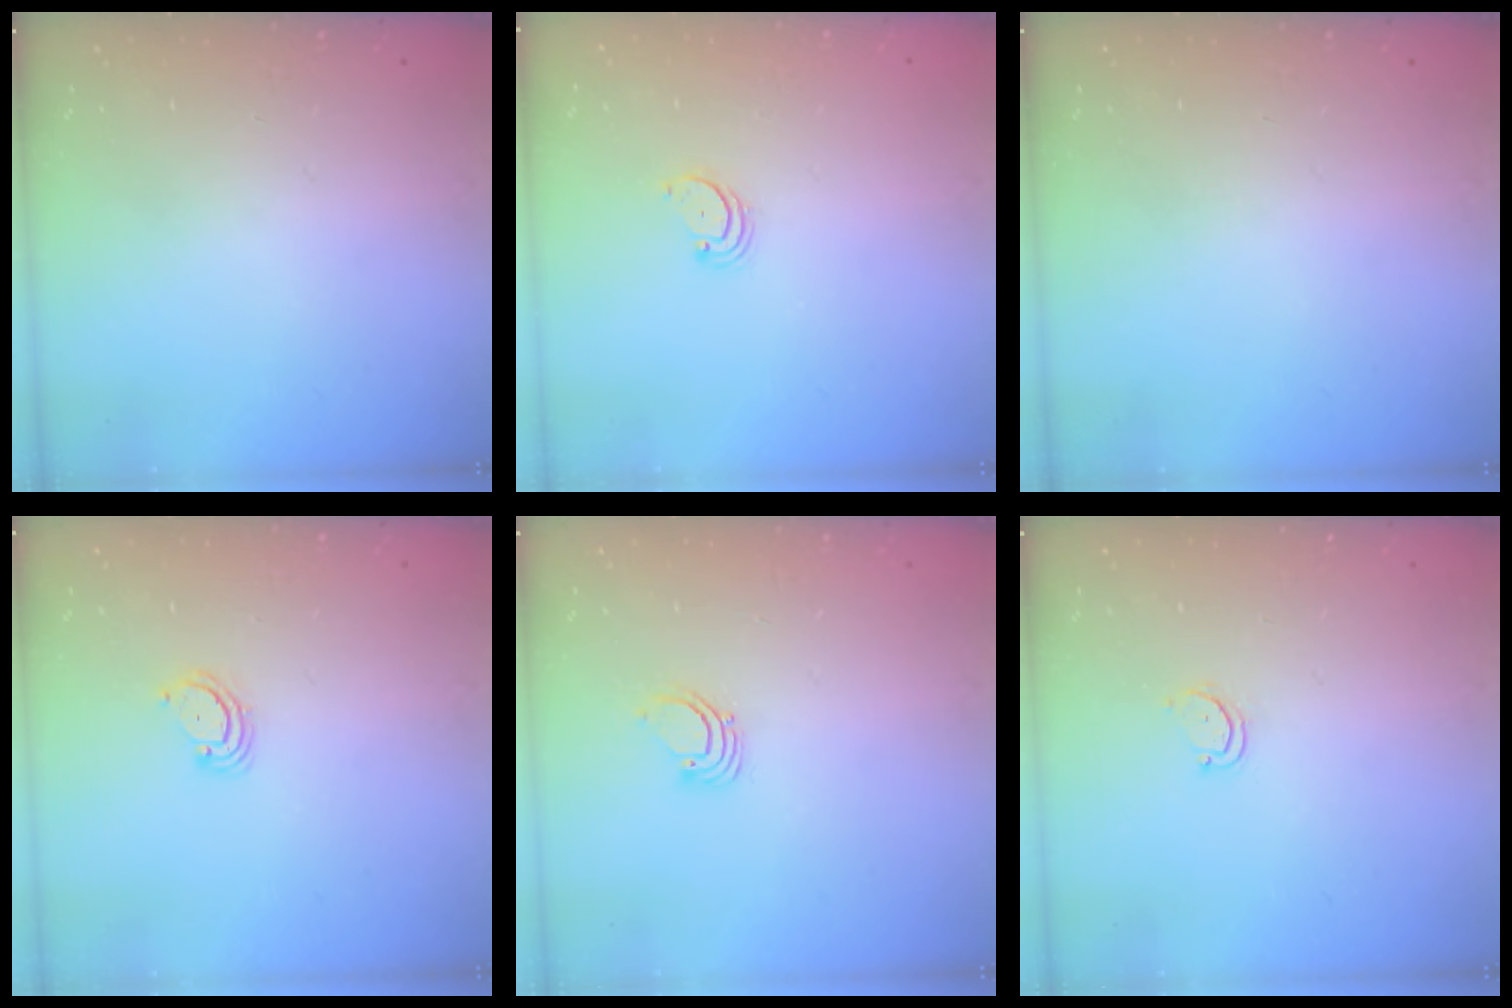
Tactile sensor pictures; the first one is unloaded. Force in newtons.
{"total": 2.2, "press": 2.2, "slide": 0.2}
{"total": 0.0}
{"total": 3.3, "press": 3.3, "slide": 0.4}
{"total": 2.2, "press": 2.2, "slide": 0.2}
{"total": 2.7, "press": 2.7, "slide": 0.3}